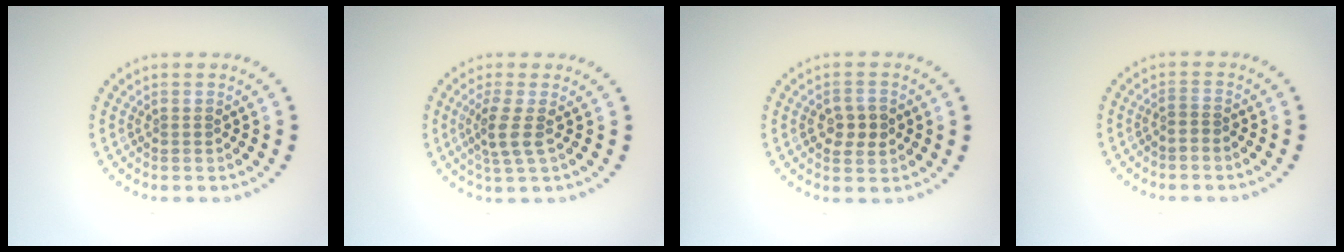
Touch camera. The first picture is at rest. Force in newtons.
{"total": 2.5, "press": 2.0, "slide": 1.6}
{"total": 2.7, "press": 2.7, "slide": 0.1}
{"total": 0.6, "press": 0.5, "slide": 0.4}